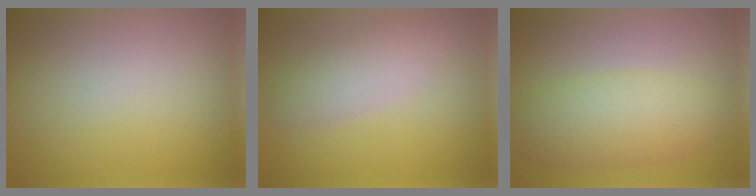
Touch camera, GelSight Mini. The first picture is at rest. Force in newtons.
{"total": 2.8, "press": 2.8, "slide": 0.1}
{"total": 3.4, "press": 3.4, "slide": 0.2}